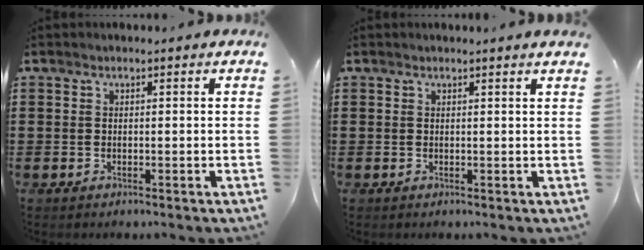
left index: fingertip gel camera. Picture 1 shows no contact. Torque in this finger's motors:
{"motor_torque": [0.98, -1.10, 0.37, 0.06]}